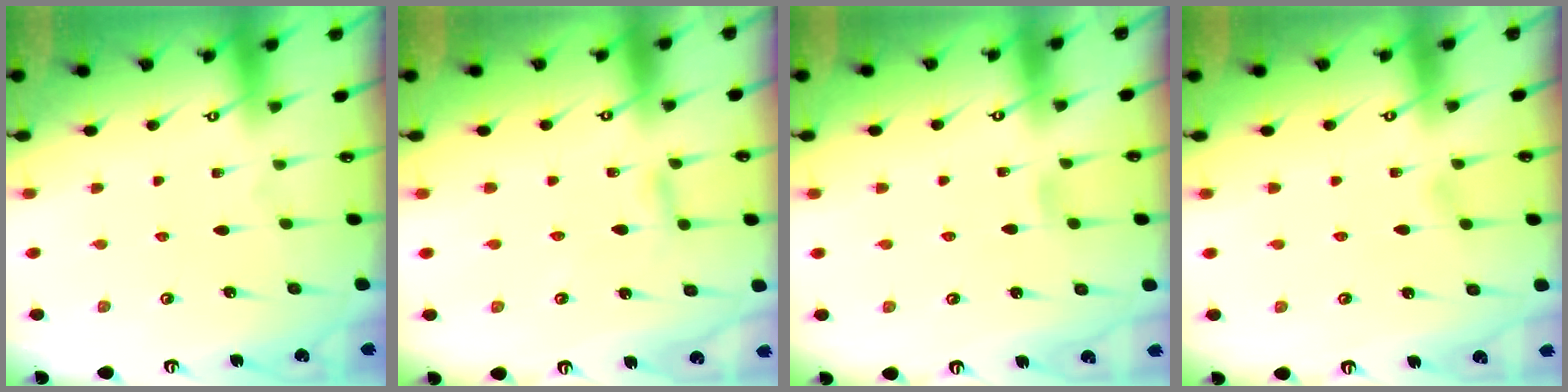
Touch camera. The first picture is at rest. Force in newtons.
{"total": 3.8, "press": 3.7, "slide": 0.4}
{"total": 2.9, "press": 2.9, "slide": 0.3}
{"total": 2.5, "press": 2.5, "slide": 0.4}